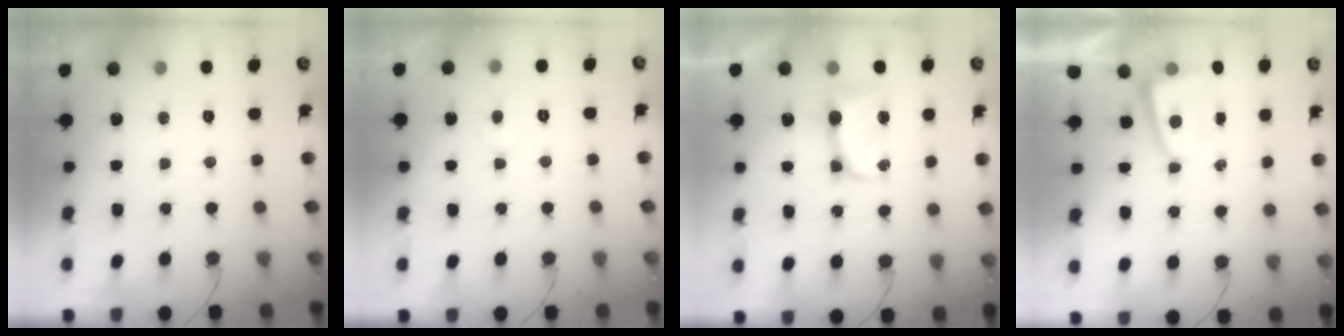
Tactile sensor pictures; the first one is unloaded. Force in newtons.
{"total": 2.5, "press": 2.5, "slide": 0.2}
{"total": 8.3, "press": 8.3, "slide": 0.1}
{"total": 1.8, "press": 1.8, "slide": 0.3}